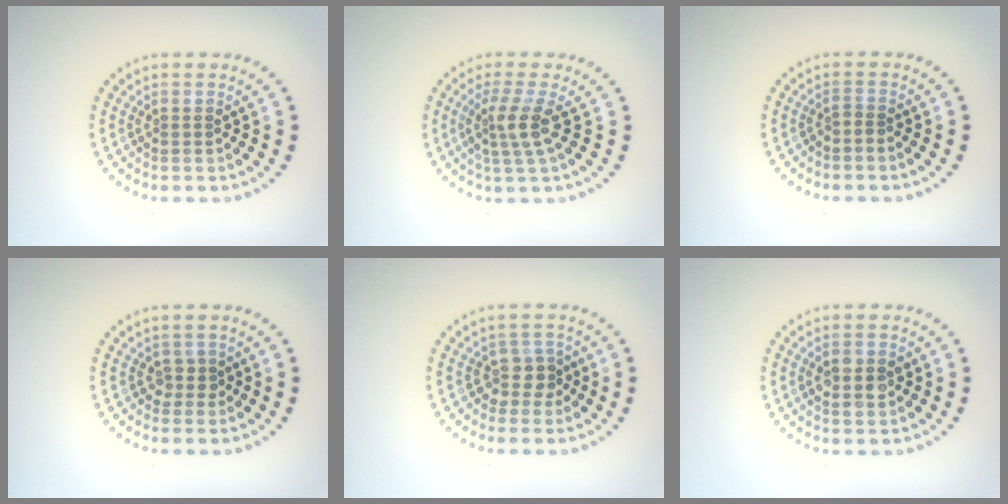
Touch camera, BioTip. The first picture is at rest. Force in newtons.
{"total": 2.8, "press": 2.2, "slide": 1.7}
{"total": 0.5, "press": 0.3, "slide": 0.4}
{"total": 1.2, "press": 0.9, "slide": 0.8}
{"total": 2.3, "press": 1.8, "slide": 1.4}
{"total": 2.8, "press": 2.8, "slide": 0.3}